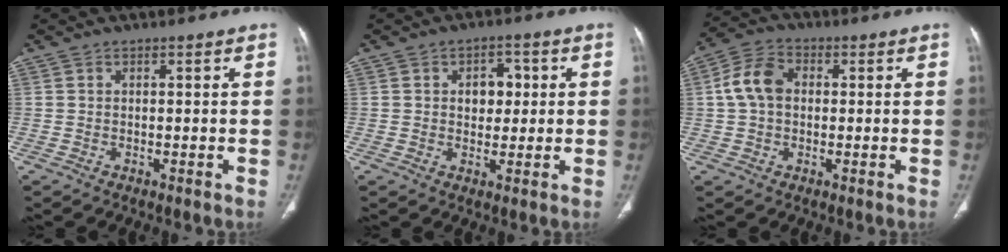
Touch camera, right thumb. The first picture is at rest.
{"total": 5.4, "force": [0.9, 3.9, 3.6], "torque": [-0.021, 0.003, 0.012]}
{"total": 7.9, "force": [0.7, 5.7, 5.4], "torque": [-0.102, 0.022, 0.007]}